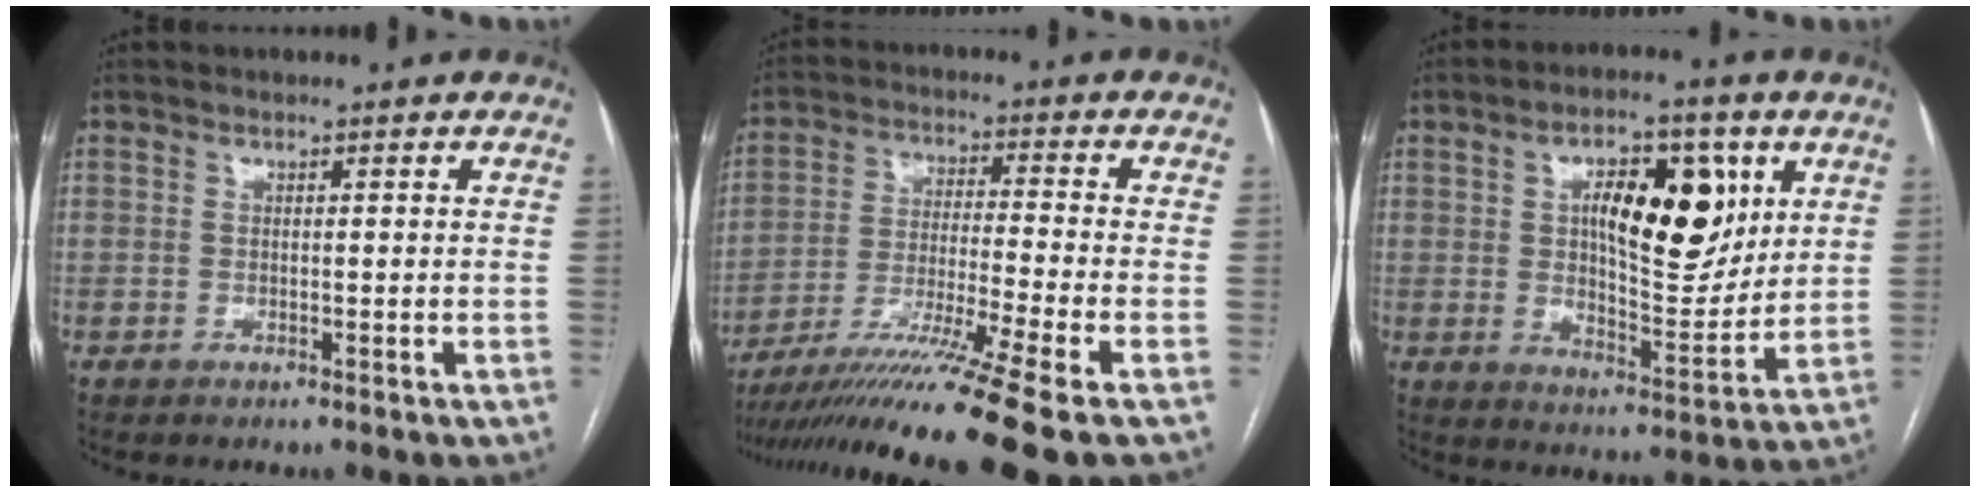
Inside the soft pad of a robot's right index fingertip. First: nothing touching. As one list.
[{"total": 16.3, "force": [-12.4, -3.0, 10.1], "torque": [-0.181, -0.036, -0.214]}, {"total": 13.9, "force": [4.4, 5.5, 12.0], "torque": [-0.185, 0.012, 0.075]}]